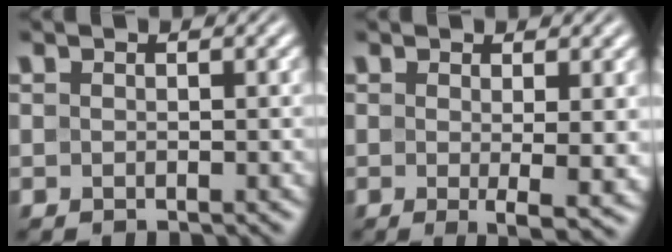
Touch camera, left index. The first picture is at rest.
{"total": 4.3, "force": [-0.4, 0.8, 4.2], "torque": [-0.063, -0.014, -0.001]}